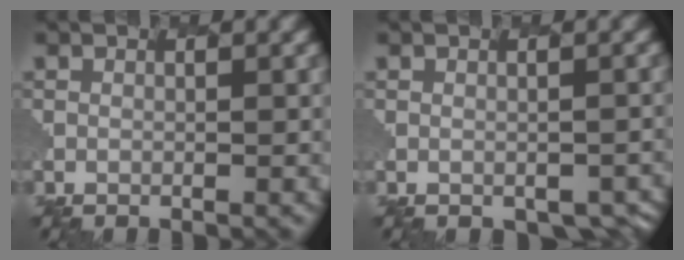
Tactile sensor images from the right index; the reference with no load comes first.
{"total": 4.1, "force": [-2.3, 2.3, 2.5], "torque": [-0.024, 0.001, 0.009]}